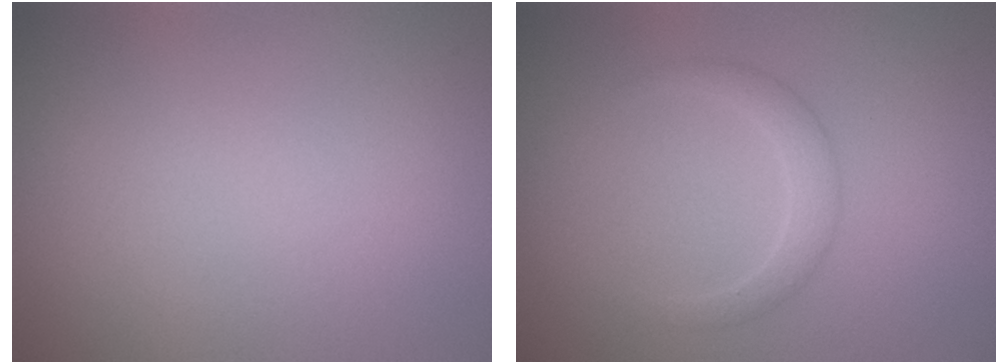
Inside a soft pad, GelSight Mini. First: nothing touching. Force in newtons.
{"total": 1.6, "press": 1.6, "slide": 0.1}